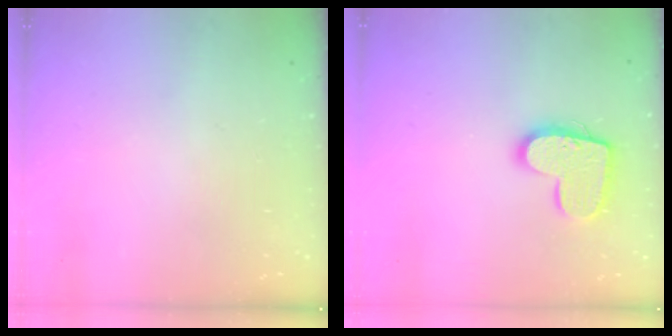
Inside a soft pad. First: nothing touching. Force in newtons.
{"total": 14.3, "press": 14.3, "slide": 0.8}